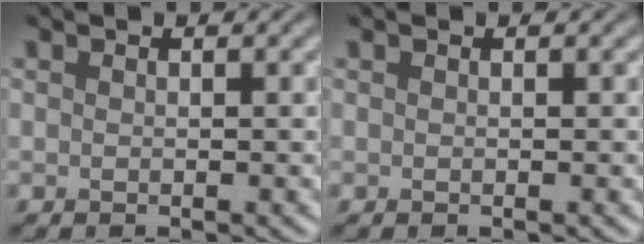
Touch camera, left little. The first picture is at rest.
{"total": 0.0}